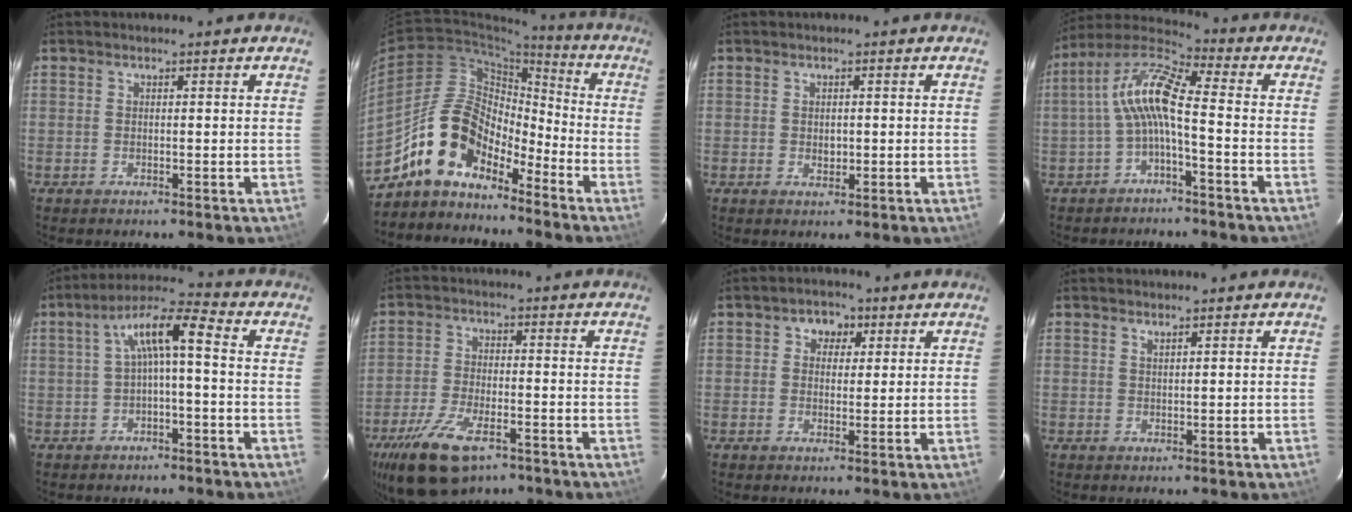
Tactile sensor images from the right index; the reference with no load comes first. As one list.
[{"total": 12.5, "force": [-9.5, 5.9, 5.6], "torque": [-0.099, 0.028, -0.177]}, {"total": 1.8, "force": [-0.1, 1.4, 1.1], "torque": [-0.018, 0.002, 0.001]}, {"total": 9.5, "force": [-1.7, 1.8, 9.1], "torque": [-0.197, 0.023, -0.037]}, {"total": 7.3, "force": [-0.4, 1.5, 7.1], "torque": [-0.146, 0.026, -0.006]}, {"total": 13.1, "force": [-8.1, 5.8, 8.5], "torque": [-0.191, -0.023, -0.147]}, {"total": 3.9, "force": [1.2, 3.4, 1.5], "torque": [-0.018, 0.013, 0.017]}, {"total": 0.7, "force": [0.6, 0.0, 0.3], "torque": [-0.005, 0.000, 0.011]}]